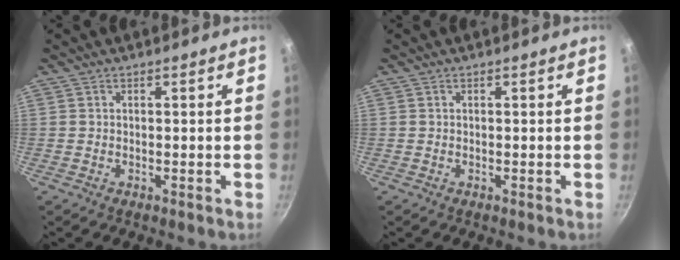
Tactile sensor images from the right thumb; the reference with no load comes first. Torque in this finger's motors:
{"motor_torque": [-0.04, 0.04, -0.01, -0.05, 0.03]}